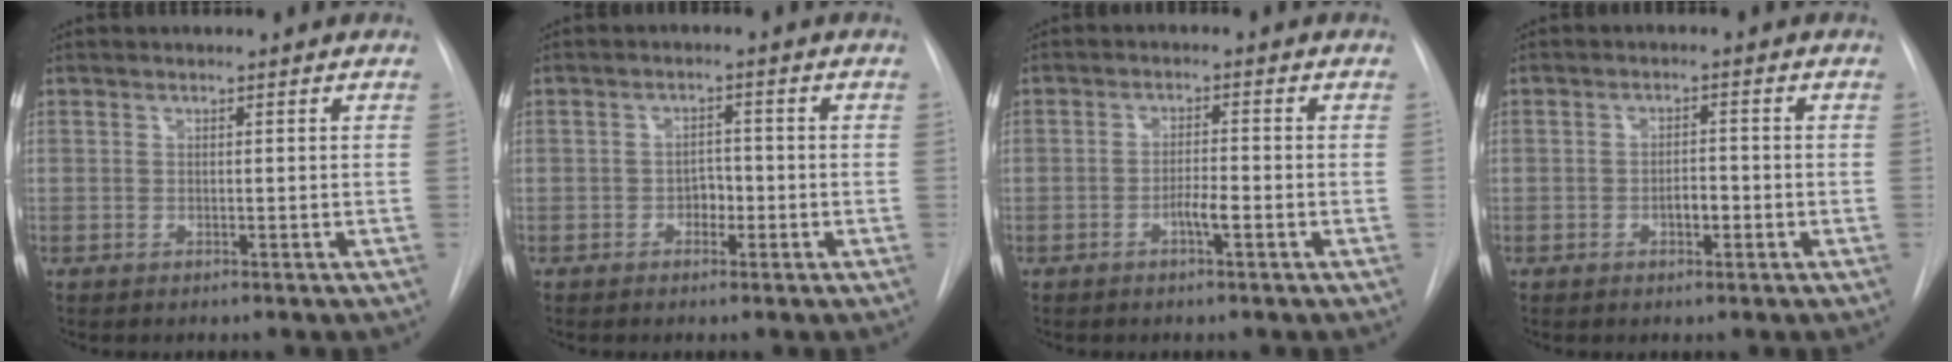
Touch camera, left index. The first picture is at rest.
{"total": 2.7, "force": [-2.0, 1.4, 1.2], "torque": [-0.011, 0.002, -0.031]}
{"total": 3.2, "force": [-2.4, 0.1, 2.1], "torque": [-0.036, -0.004, -0.039]}
{"total": 2.9, "force": [-2.1, 0.9, 1.8], "torque": [-0.026, -0.002, -0.030]}